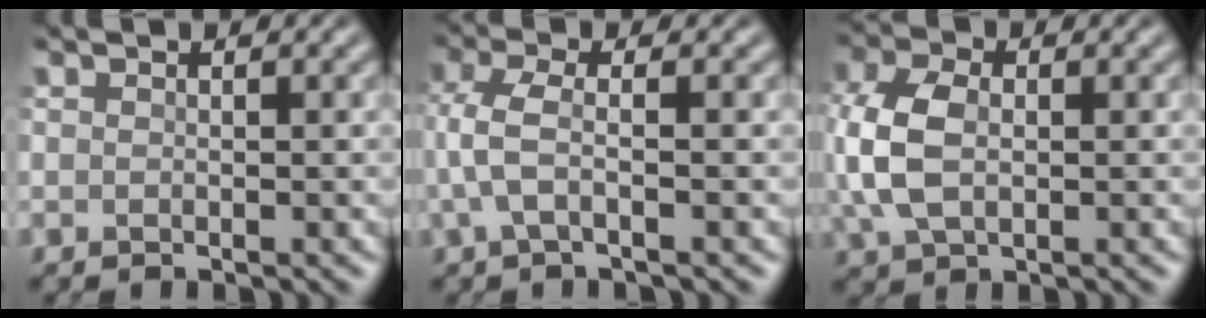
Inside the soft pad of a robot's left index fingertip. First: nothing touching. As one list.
[{"total": 3.0, "force": [-0.1, 1.0, 2.8], "torque": [-0.067, 0.004, -0.007]}, {"total": 6.2, "force": [0.2, 4.2, 4.5], "torque": [-0.116, 0.003, 0.001]}]